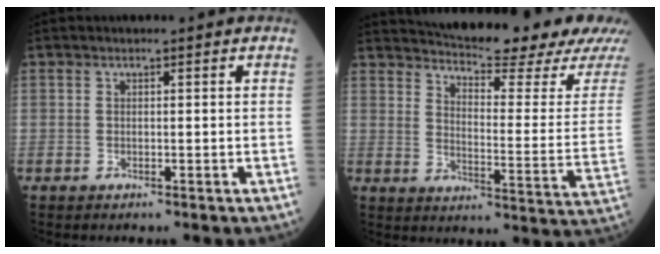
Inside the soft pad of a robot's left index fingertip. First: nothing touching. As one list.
[{"total": 21.7, "force": [19.8, 0.9, 8.8], "torque": [-0.136, -0.075, 0.247]}]